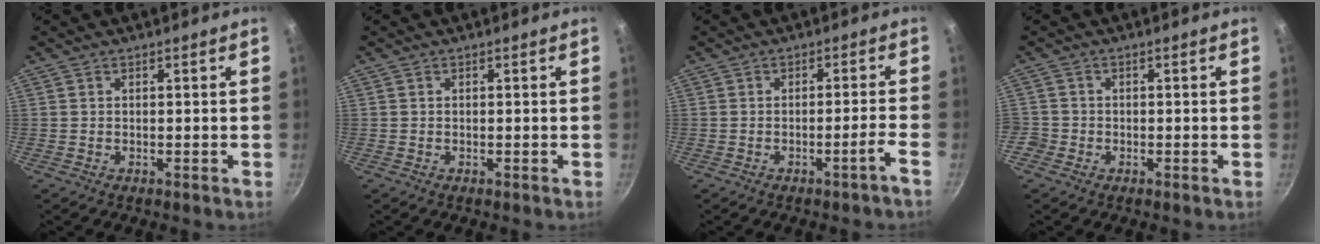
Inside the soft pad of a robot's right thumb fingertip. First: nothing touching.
{"total": 0.0}
{"total": 3.2, "force": [-1.9, -0.8, 2.4], "torque": [-0.045, 0.018, -0.025]}
{"total": 2.0, "force": [-1.1, 1.6, 0.2], "torque": [-0.002, 0.009, -0.023]}